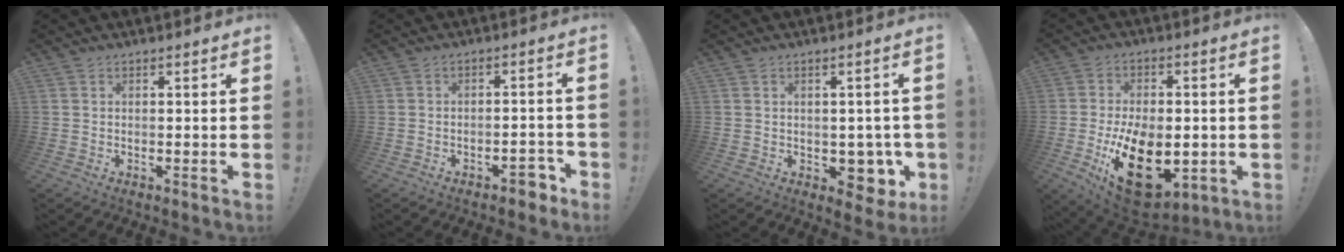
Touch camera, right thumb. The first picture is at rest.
{"total": 4.8, "force": [-3.2, 2.0, 3.0], "torque": [-0.032, 0.017, -0.054]}
{"total": 6.6, "force": [-1.1, 5.4, 3.8], "torque": [-0.030, 0.003, -0.009]}
{"total": 21.4, "force": [-5.5, 13.1, 16.0], "torque": [-0.258, 0.015, -0.075]}